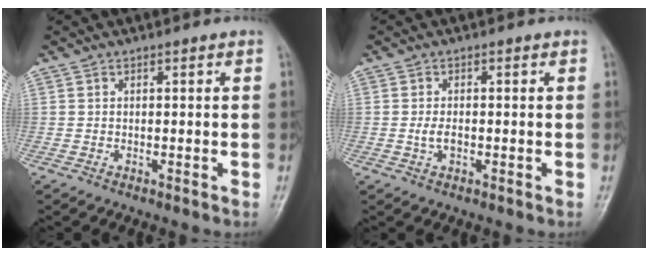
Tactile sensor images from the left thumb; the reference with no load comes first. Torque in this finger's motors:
{"motor_torque": [0.08, 0.07, 0.51, 0.09, 0.10]}